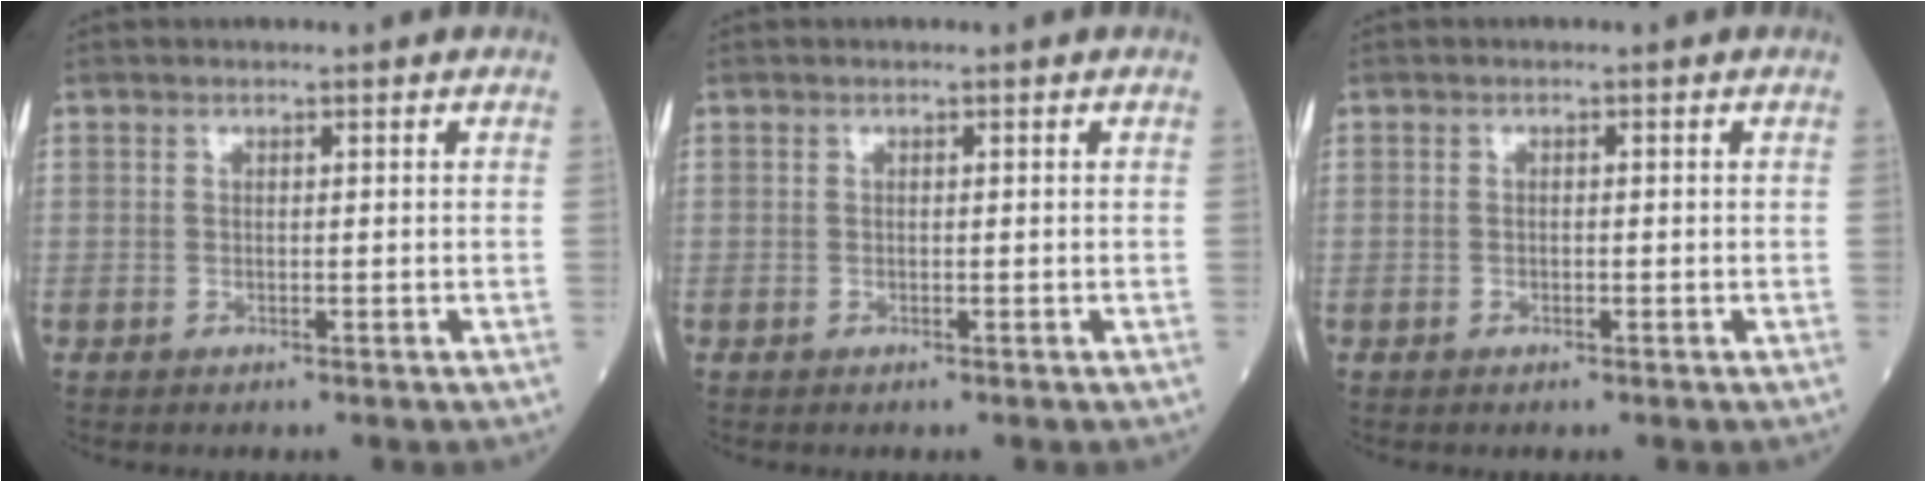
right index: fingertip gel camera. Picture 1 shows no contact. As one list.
[{"total": 0.0}, {"total": 0.7, "force": [-0.2, 0.3, 0.6], "torque": [-0.012, -0.001, -0.005]}]